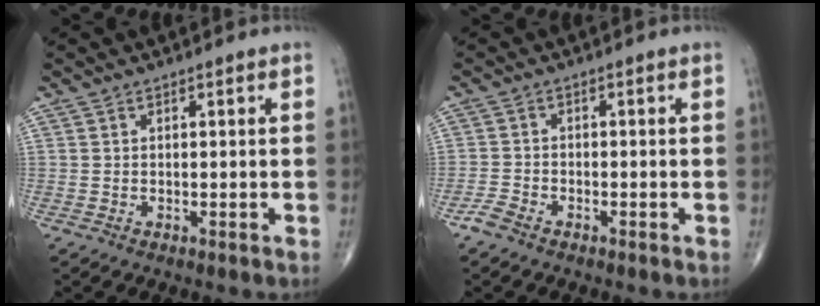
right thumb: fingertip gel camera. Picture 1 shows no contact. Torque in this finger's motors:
{"motor_torque": [1.05, 1.63, -0.18, -0.16, 0.00]}